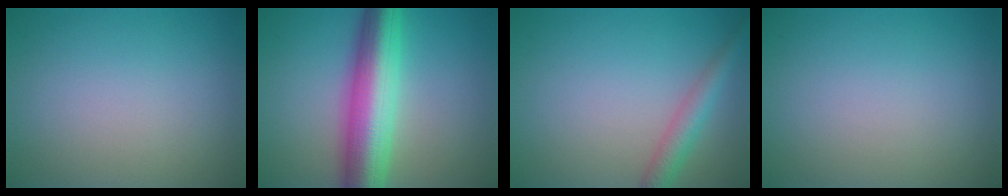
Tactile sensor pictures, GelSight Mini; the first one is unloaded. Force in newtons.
{"total": 9.5, "press": 9.5, "slide": 0.2}
{"total": 2.8, "press": 2.8, "slide": 0.1}
{"total": 0.0}